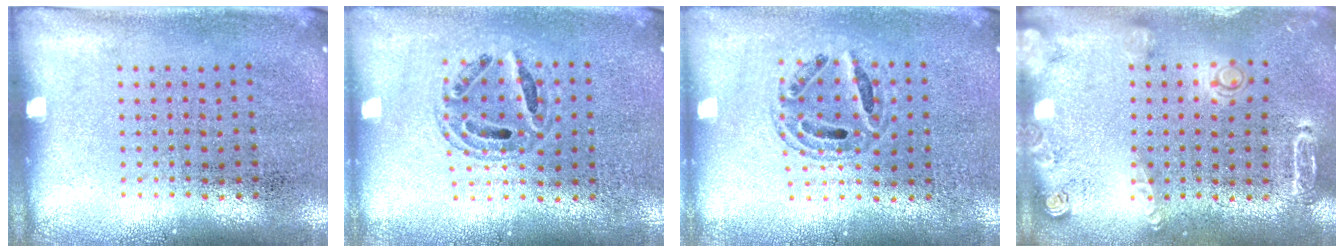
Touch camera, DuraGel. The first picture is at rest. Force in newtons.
{"total": 0.7, "press": 0.7, "slide": 0.1}
{"total": 0.7, "press": 0.7, "slide": 0.1}
{"total": 1.8, "press": 1.8, "slide": 0.1}